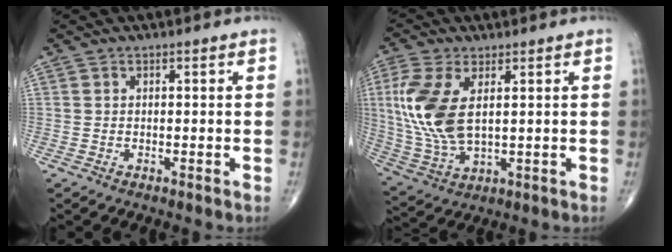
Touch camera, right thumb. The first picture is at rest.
{"total": 13.3, "force": [2.7, 6.7, 11.2], "torque": [-0.260, -0.010, 0.064]}